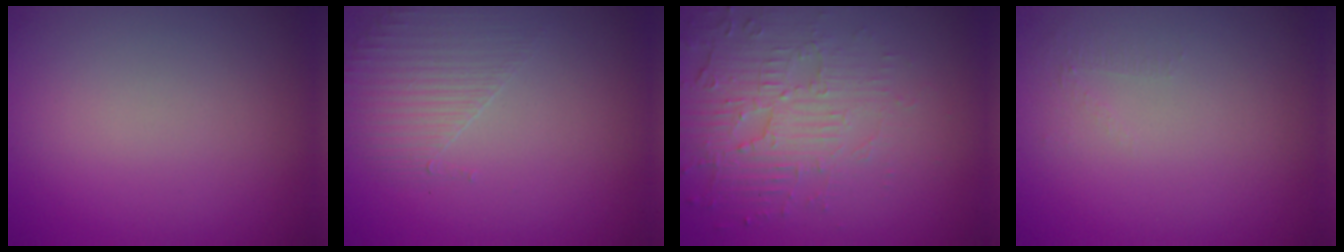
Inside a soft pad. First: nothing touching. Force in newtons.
{"total": 1.7, "press": 0.9, "slide": 1.4}
{"total": 5.5, "press": 3.7, "slide": 4.1}
{"total": 0.5, "press": 0.2, "slide": 0.5}